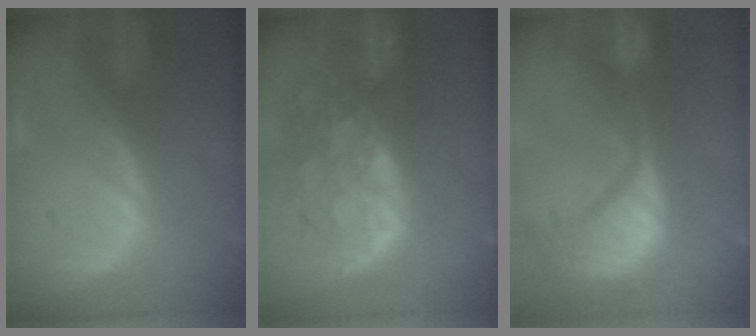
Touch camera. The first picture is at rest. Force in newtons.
{"total": 11.0, "press": 9.5, "slide": 5.6}
{"total": 15.4, "press": 12.2, "slide": 9.5}